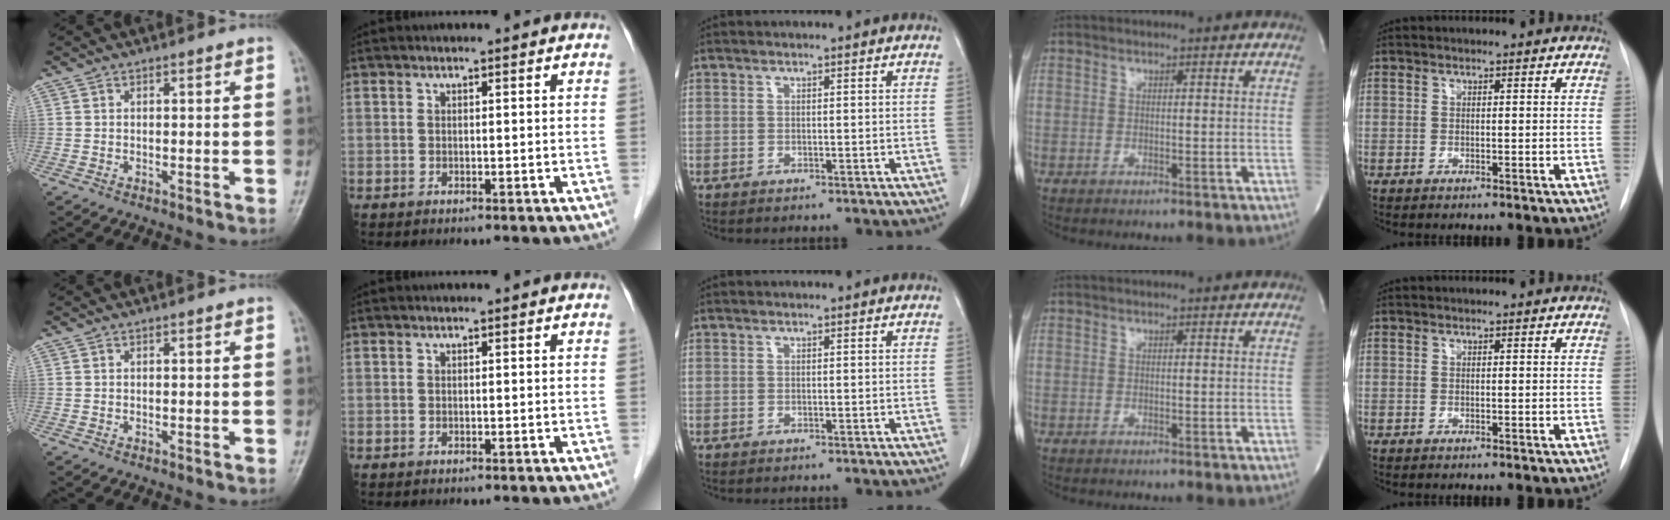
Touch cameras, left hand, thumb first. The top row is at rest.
{}